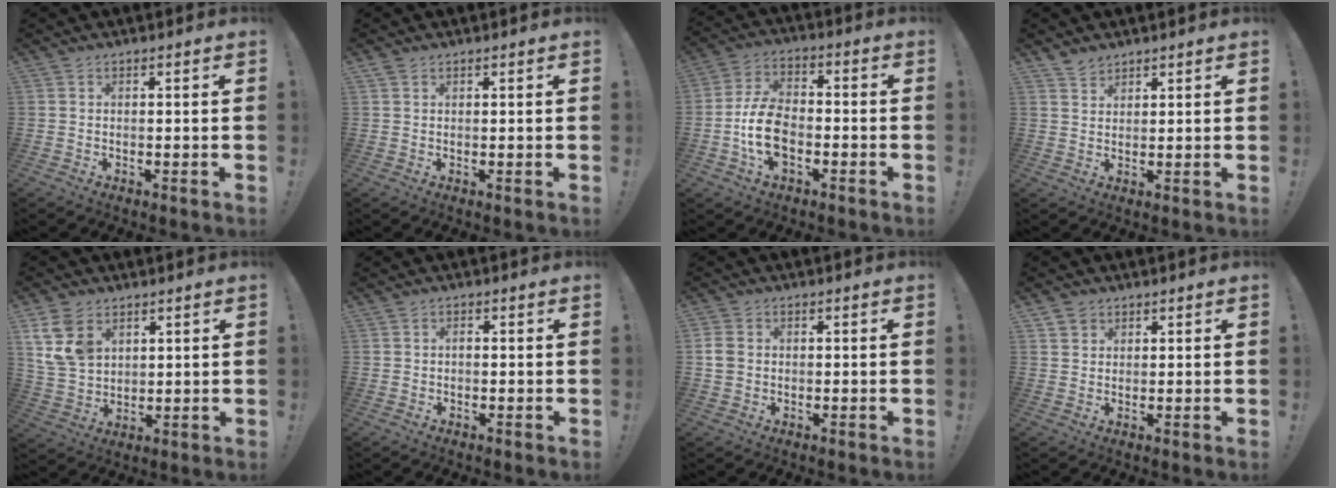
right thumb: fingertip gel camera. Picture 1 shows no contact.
{"total": 1.1, "force": [0.8, 0.8, 0.2], "torque": [-0.012, 0.003, 0.017]}
{"total": 12.6, "force": [-4.0, 7.7, 9.2], "torque": [-0.176, 0.015, -0.072]}
{"total": 3.1, "force": [2.7, 1.4, 0.1], "torque": [-0.001, -0.018, 0.052]}
{"total": 11.4, "force": [5.5, 8.1, 5.8], "torque": [-0.116, -0.020, 0.111]}
{"total": 2.0, "force": [0.1, 2.0, 0.4], "torque": [0.007, -0.007, -0.002]}
{"total": 4.4, "force": [0.2, 3.7, 2.4], "torque": [-0.041, 0.005, 0.005]}
{"total": 2.7, "force": [1.7, 2.0, 0.0], "torque": [0.002, -0.007, 0.032]}